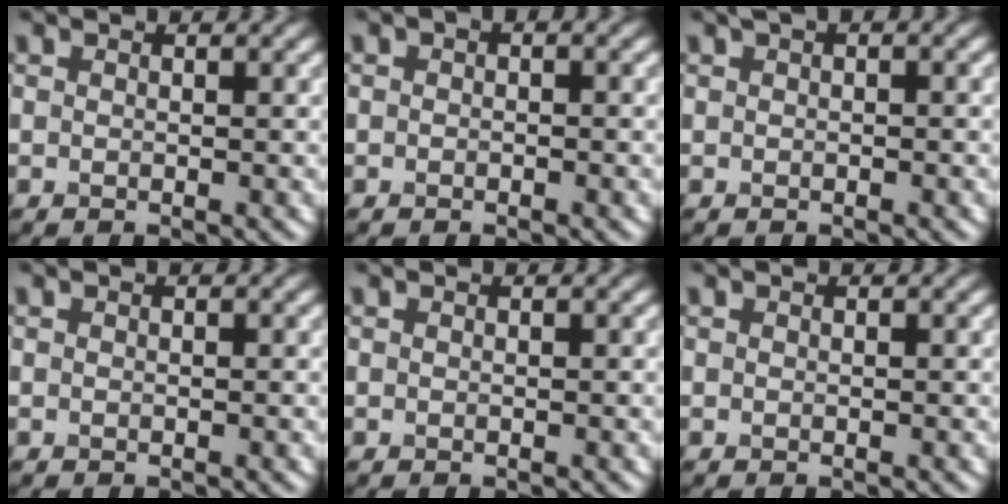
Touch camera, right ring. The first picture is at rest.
{"total": 0.8, "force": [0.0, 0.4, 0.6], "torque": [-0.012, 0.000, -0.005]}
{"total": 1.1, "force": [0.5, 0.4, 0.9], "torque": [-0.015, 0.004, 0.009]}
{"total": 0.0}
{"total": 0.0}
{"total": 0.0}